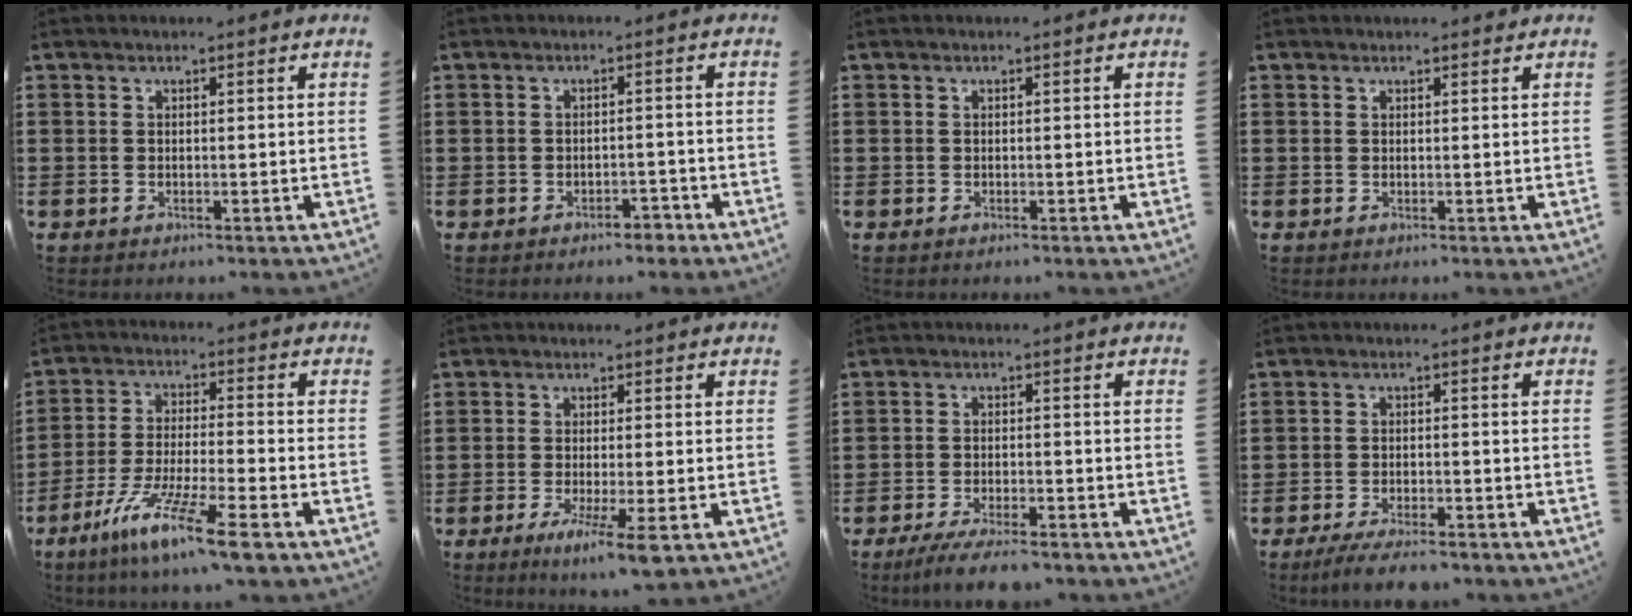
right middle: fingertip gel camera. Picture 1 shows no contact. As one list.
[{"total": 2.1, "force": [-2.0, 0.6, 0.2], "torque": [-0.010, -0.001, -0.043]}, {"total": 0.0}, {"total": 0.6, "force": [0.4, 0.4, -0.1], "torque": [0.008, -0.003, 0.006]}, {"total": 10.2, "force": [-7.5, 0.2, 7.0], "torque": [-0.142, -0.008, -0.146]}, {"total": 5.5, "force": [-2.8, 0.0, 4.8], "torque": [-0.089, -0.021, -0.047]}, {"total": 4.7, "force": [-4.1, 0.4, 2.3], "torque": [-0.049, -0.011, -0.079]}, {"total": 4.1, "force": [-3.6, 0.3, 1.9], "torque": [-0.042, -0.009, -0.071]}]